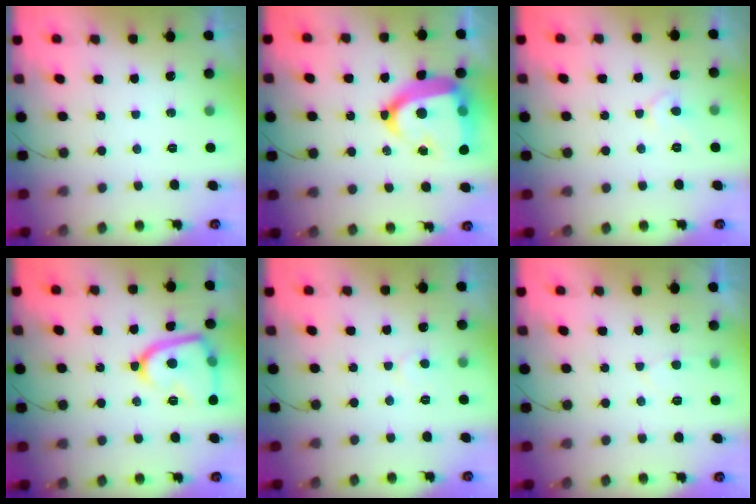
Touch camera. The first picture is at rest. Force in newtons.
{"total": 20.6, "press": 20.5, "slide": 2.0}
{"total": 5.4, "press": 5.3, "slide": 0.8}
{"total": 15.1, "press": 15.0, "slide": 1.4}
{"total": 3.3, "press": 3.3, "slide": 0.3}
{"total": 3.4, "press": 3.4, "slide": 0.5}